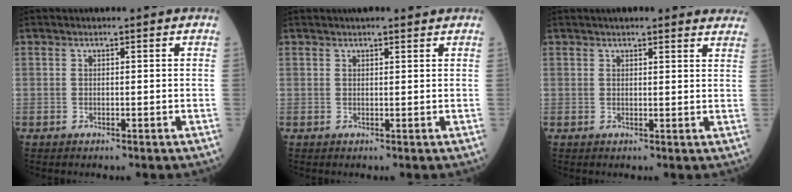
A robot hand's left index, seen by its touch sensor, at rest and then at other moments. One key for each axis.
{"total": 3.3, "fx": 2.8, "fy": 0.6, "fz": 1.5, "tx": -0.017, "ty": 0.021, "tz": 0.038}
{"total": 12.8, "fx": 11.6, "fy": 2.1, "fz": 4.9, "tx": -0.041, "ty": 0.021, "tz": 0.123}